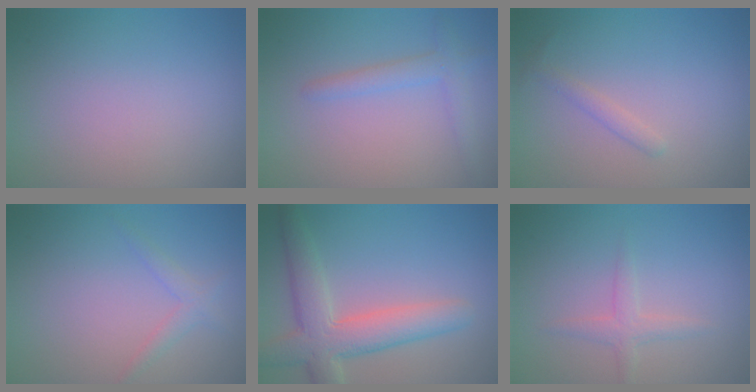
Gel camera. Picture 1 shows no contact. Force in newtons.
{"total": 2.2, "press": 2.2, "slide": 0.1}
{"total": 1.1, "press": 1.1, "slide": 0.1}
{"total": 1.5, "press": 1.5, "slide": 0.1}
{"total": 5.8, "press": 5.8, "slide": 0.4}
{"total": 1.6, "press": 1.6, "slide": 0.1}